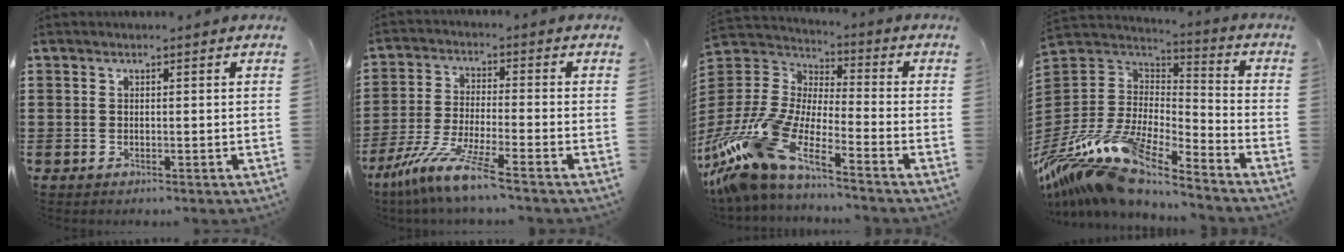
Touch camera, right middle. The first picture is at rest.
{"total": 8.8, "force": [-6.8, -0.3, 5.6], "torque": [-0.127, -0.018, -0.137]}
{"total": 12.4, "force": [-10.2, 3.0, 6.4], "torque": [-0.172, -0.001, -0.214]}
{"total": 14.8, "force": [-12.4, 3.2, 7.4], "torque": [-0.174, 0.018, -0.243]}